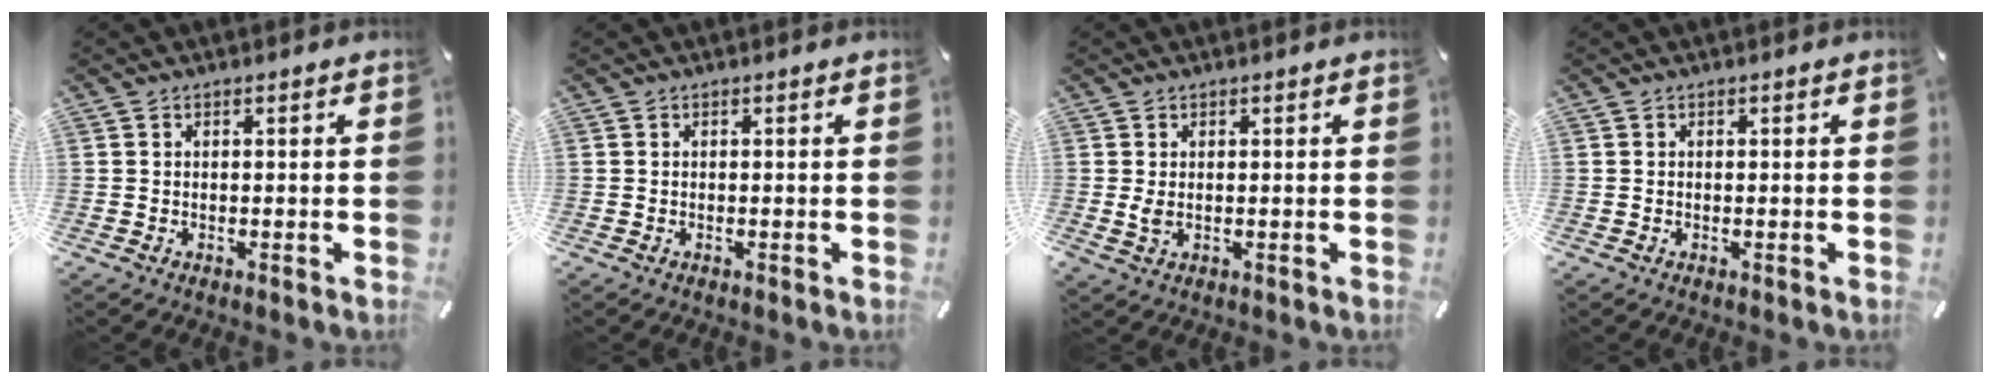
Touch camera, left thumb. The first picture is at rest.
{"total": 0.0}
{"total": 2.4, "force": [0.1, 1.3, 2.1], "torque": [-0.048, -0.006, -0.003]}
{"total": 0.0}